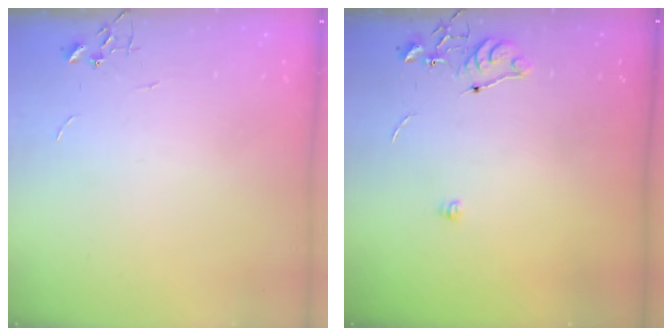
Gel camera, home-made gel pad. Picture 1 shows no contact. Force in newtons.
{"total": 7.1, "press": 7.1, "slide": 0.8}